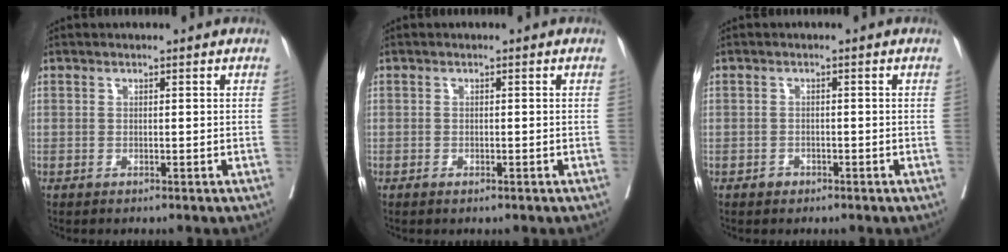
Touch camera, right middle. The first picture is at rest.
{"total": 0.7, "force": [-0.4, 0.3, 0.5], "torque": [-0.010, -0.002, -0.004]}
{"total": 1.1, "force": [-0.7, 0.8, 0.1], "torque": [0.000, 0.003, -0.013]}